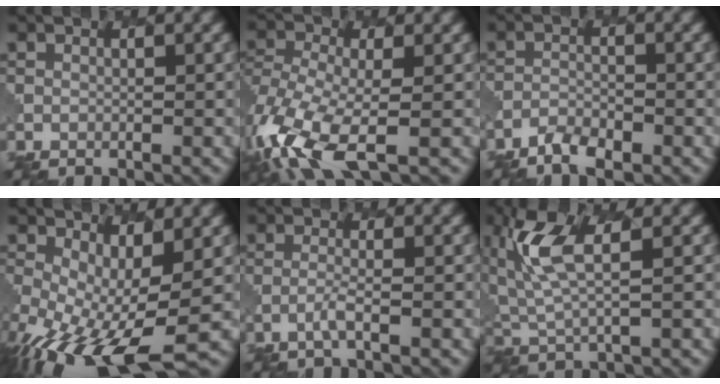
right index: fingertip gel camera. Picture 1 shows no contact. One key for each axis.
{"total": 8.4, "fx": -4.1, "fy": 3.6, "fz": 6.4, "tx": -0.152, "ty": -0.016, "tz": -0.084}
{"total": 2.8, "fx": -2.4, "fy": 0.9, "fz": 1.2, "tx": -0.025, "ty": -0.003, "tz": -0.048}
{"total": 10.7, "fx": -3.5, "fy": 4.4, "fz": 9.1, "tx": -0.189, "ty": -0.042, "tz": -0.044}
{"total": 1.2, "fx": -0.5, "fy": 0.2, "fz": 1.1, "tx": -0.018, "ty": 0.005, "tz": -0.017}
{"total": 5.8, "fx": 2.5, "fy": 1.9, "fz": 4.8, "tx": -0.126, "ty": 0.001, "tz": 0.053}